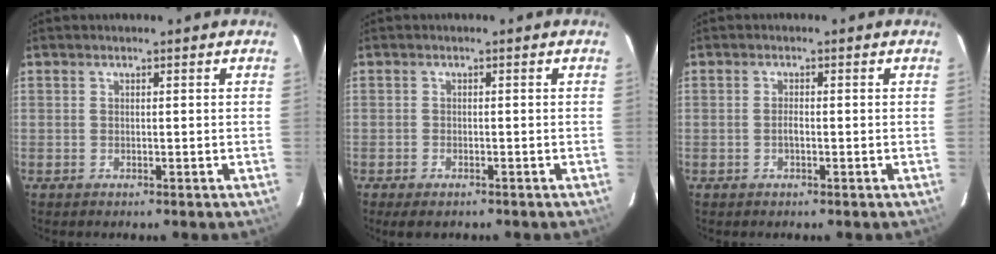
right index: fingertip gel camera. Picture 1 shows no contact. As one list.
[{"total": 3.0, "force": [-2.2, 1.3, 1.6], "torque": [-0.036, -0.011, -0.036]}, {"total": 1.2, "force": [-0.4, 0.4, 1.0], "torque": [-0.020, 0.003, -0.007]}]